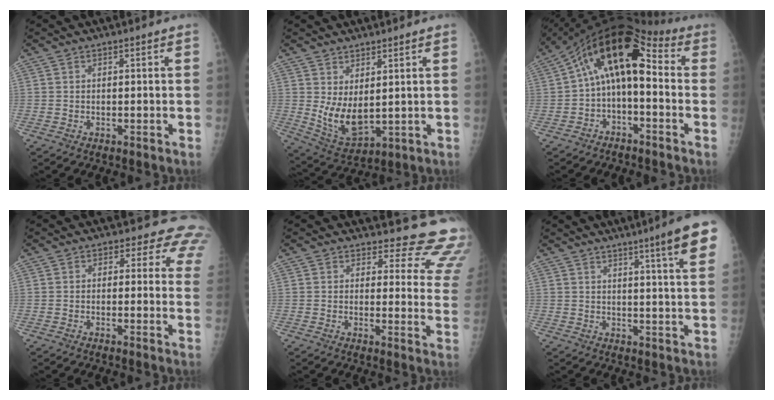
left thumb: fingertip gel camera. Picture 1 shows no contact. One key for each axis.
{"total": 8.6, "fx": 1.7, "fy": 4.7, "fz": 7.0, "tx": -0.115, "ty": -0.028, "tz": 0.053}
{"total": 12.6, "fx": 0.2, "fy": 6.4, "fz": 10.8, "tx": -0.158, "ty": 0.055, "tz": -0.010}
{"total": 7.5, "fx": 5.4, "fy": 4.3, "fz": 2.9, "tx": 0.011, "ty": -0.016, "tz": 0.034}
{"total": 14.9, "fx": 14.0, "fy": 4.4, "fz": 2.2, "tx": 0.024, "ty": -0.134, "tz": 0.123}
{"total": 9.7, "fx": 5.4, "fy": 0.1, "fz": 8.1, "tx": -0.103, "ty": -0.026, "tz": 0.063}